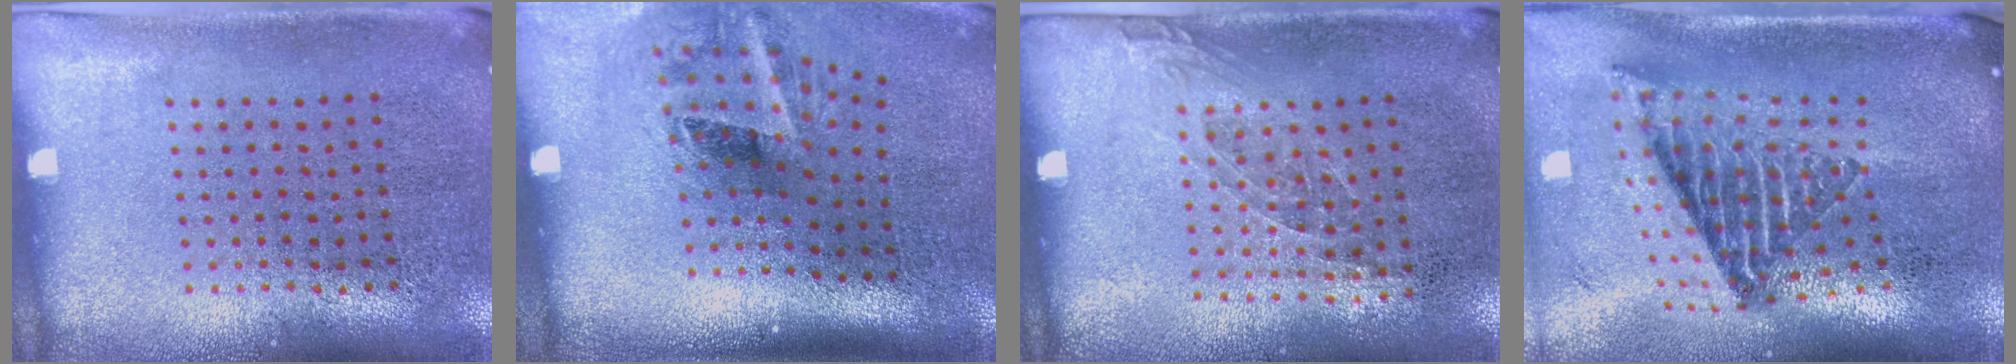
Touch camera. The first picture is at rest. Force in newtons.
{"total": 2.1, "press": 1.3, "slide": 1.7}
{"total": 1.0, "press": 0.8, "slide": 0.6}
{"total": 2.6, "press": 1.7, "slide": 1.9}